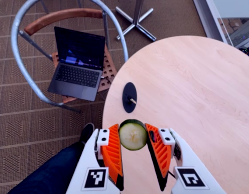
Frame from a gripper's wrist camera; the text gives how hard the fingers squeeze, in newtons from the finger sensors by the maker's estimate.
{"total": 8.2, "left": 7.6, "right": 8.8}